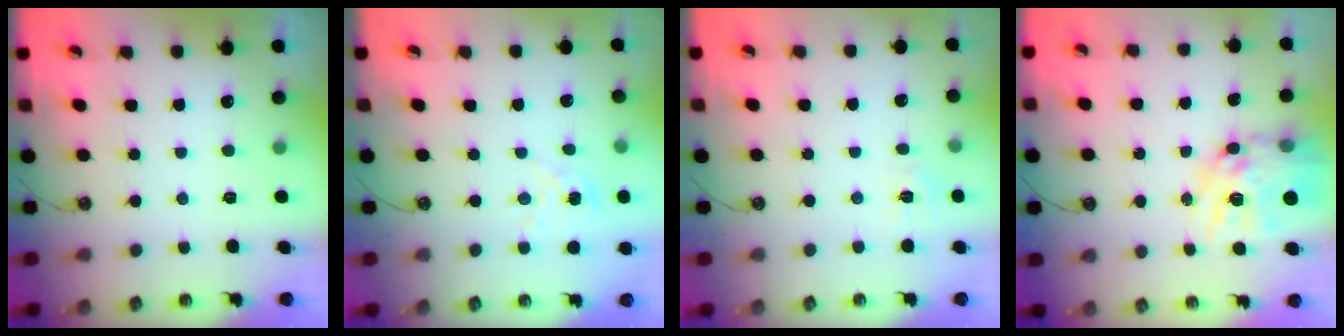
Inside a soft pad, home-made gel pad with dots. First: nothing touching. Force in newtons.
{"total": 2.5, "press": 2.5, "slide": 0.3}
{"total": 4.6, "press": 4.6, "slide": 0.6}
{"total": 16.9, "press": 16.9, "slide": 1.7}